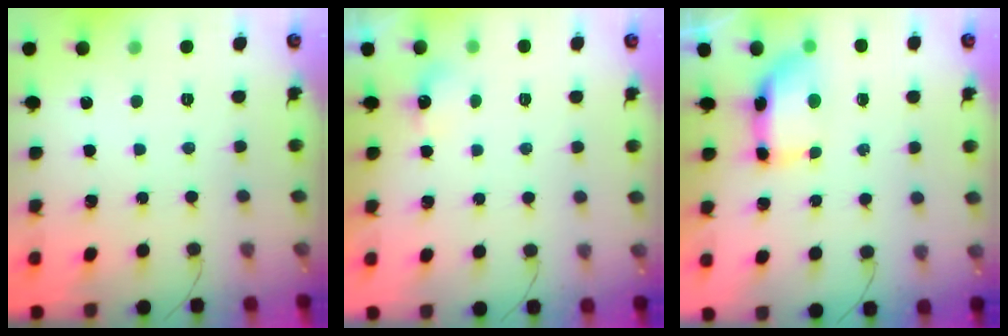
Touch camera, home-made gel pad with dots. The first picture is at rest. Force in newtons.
{"total": 1.7, "press": 1.5, "slide": 0.7}
{"total": 6.9, "press": 6.8, "slide": 1.0}